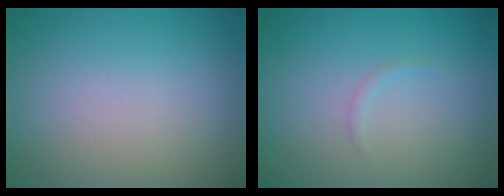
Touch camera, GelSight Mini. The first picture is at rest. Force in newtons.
{"total": 0.5, "press": 0.5, "slide": 0.1}